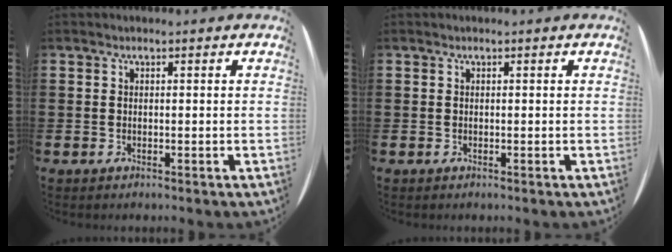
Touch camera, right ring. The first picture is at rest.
{"total": 0.0}